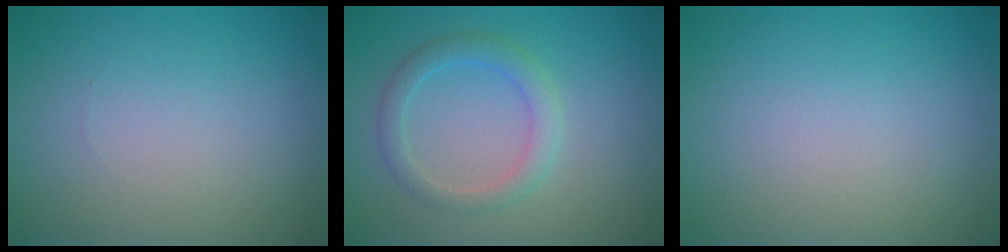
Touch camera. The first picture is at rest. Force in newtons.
{"total": 2.6, "press": 2.6, "slide": 0.4}
{"total": 0.0}